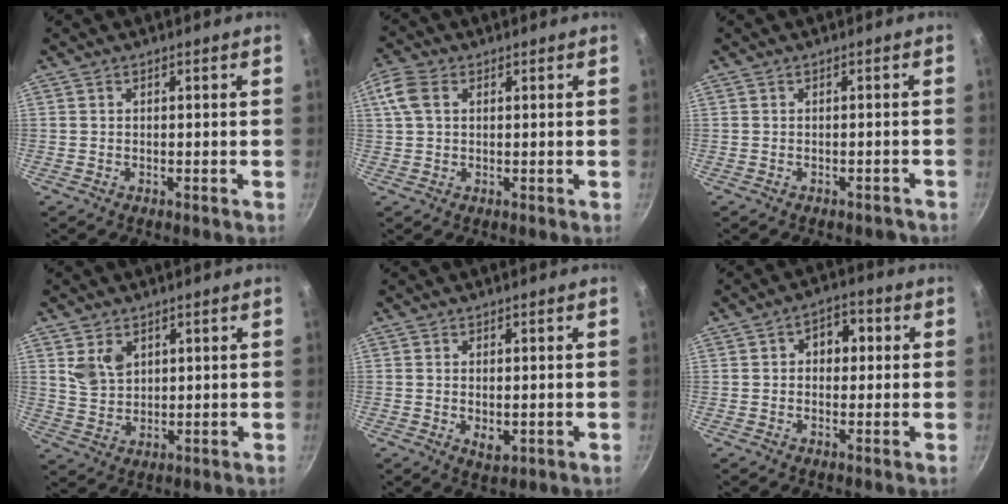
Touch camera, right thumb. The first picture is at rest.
{"total": 5.3, "force": [1.6, 3.6, 3.6], "torque": [-0.073, 0.009, 0.026]}
{"total": 1.6, "force": [-1.2, 0.9, 0.5], "torque": [0.002, 0.023, -0.002]}
{"total": 6.0, "force": [2.5, 4.2, 3.4], "torque": [-0.049, -0.016, 0.056]}
{"total": 2.9, "force": [-0.2, 1.8, 2.3], "torque": [-0.038, -0.010, 0.001]}
{"total": 5.6, "force": [1.0, 4.1, 3.7], "torque": [-0.017, 0.010, 0.006]}